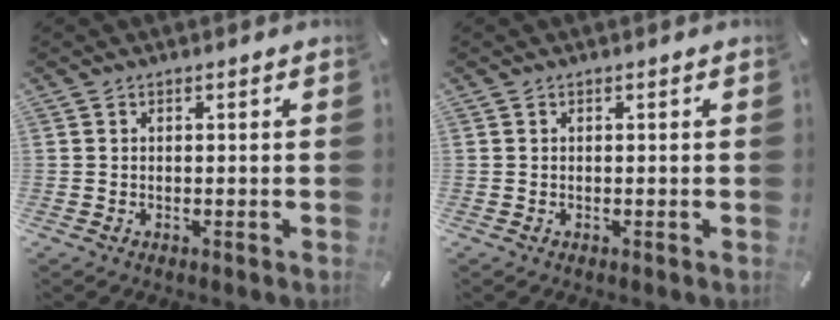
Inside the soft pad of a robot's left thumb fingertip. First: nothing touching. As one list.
[{"total": 0.0}]